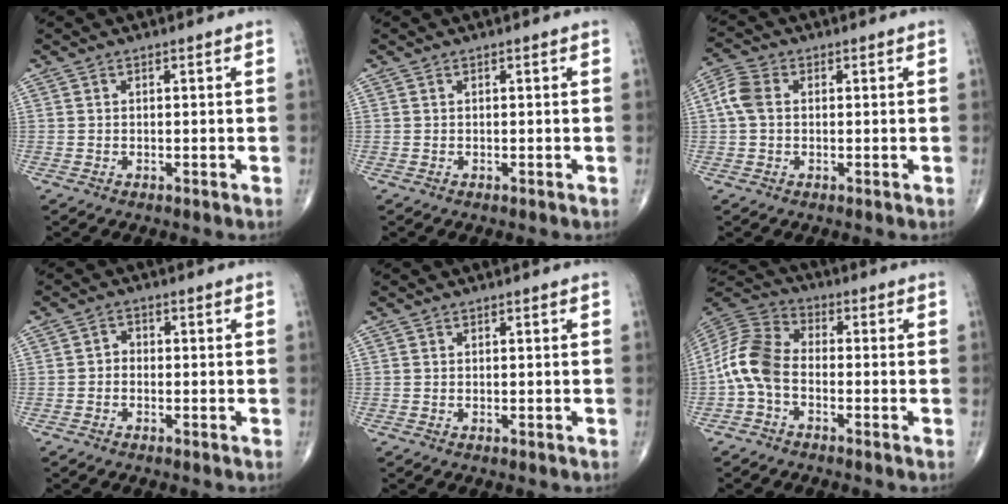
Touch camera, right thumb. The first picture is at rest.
{"total": 0.0}
{"total": 5.0, "force": [0.5, 3.5, 3.5], "torque": [-0.086, 0.015, 0.003]}
{"total": 1.9, "force": [-0.4, 1.6, 0.9], "torque": [0.000, 0.009, -0.014]}
{"total": 0.0}
{"total": 9.9, "force": [-2.3, 6.3, 7.3], "torque": [-0.148, 0.032, -0.062]}